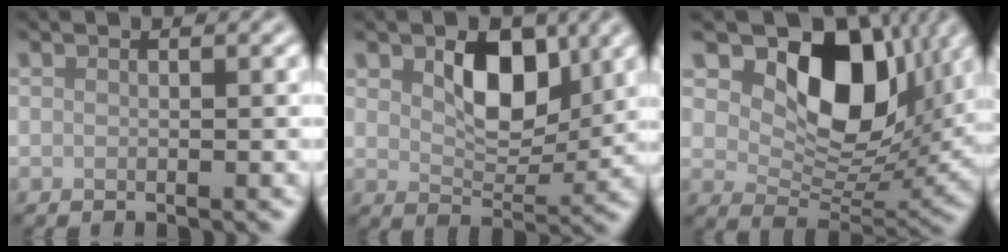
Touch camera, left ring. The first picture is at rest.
{"total": 5.5, "force": [1.9, 3.3, 4.1], "torque": [-0.068, -0.005, 0.028]}
{"total": 11.4, "force": [4.6, 7.0, 7.7], "torque": [-0.117, -0.012, 0.079]}